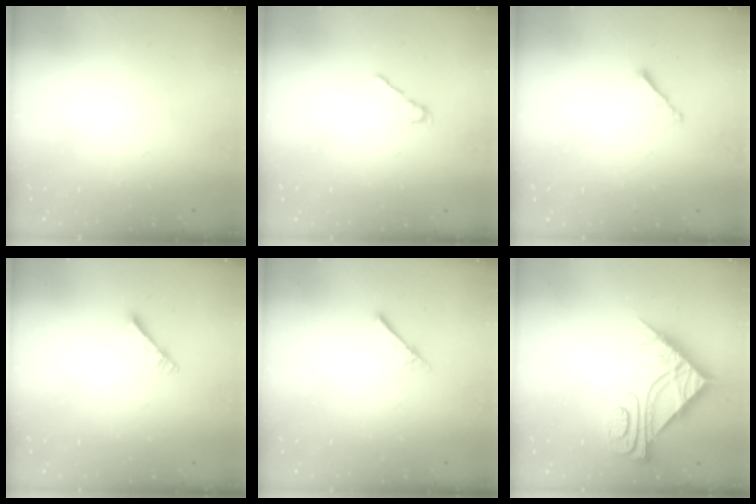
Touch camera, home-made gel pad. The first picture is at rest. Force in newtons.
{"total": 1.7, "press": 1.5, "slide": 0.6}
{"total": 1.8, "press": 1.7, "slide": 0.5}
{"total": 3.0, "press": 3.0, "slide": 0.3}
{"total": 2.4, "press": 2.4, "slide": 0.3}
{"total": 9.0, "press": 9.0, "slide": 0.9}